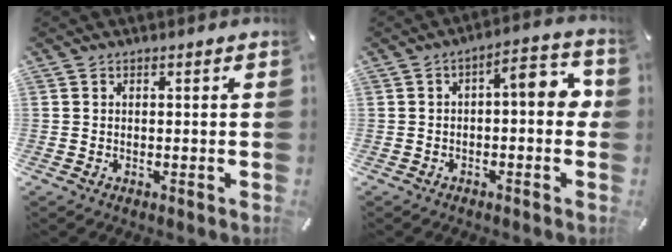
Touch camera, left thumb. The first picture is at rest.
{"total": 8.3, "force": [-0.1, 3.5, 7.6], "torque": [-0.105, 0.004, -0.008]}